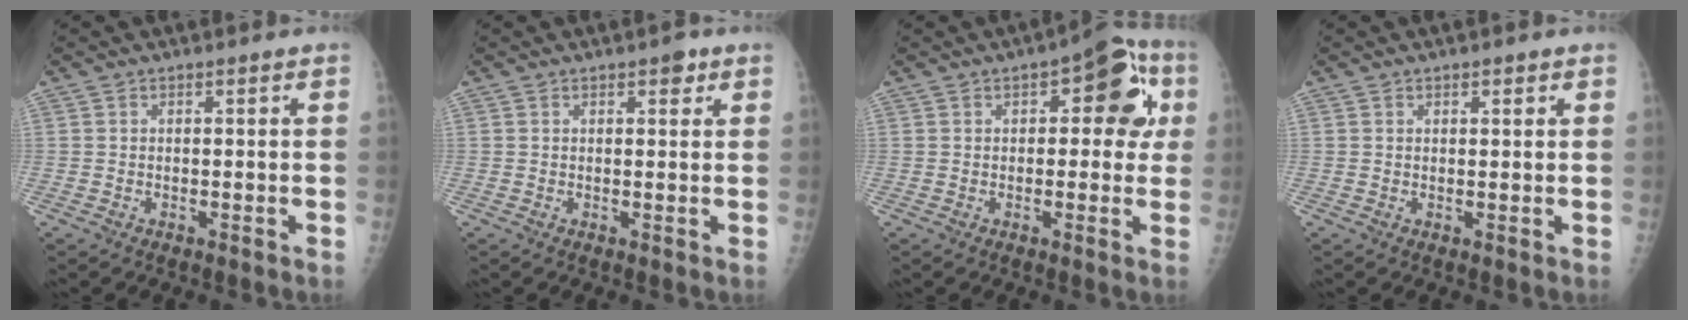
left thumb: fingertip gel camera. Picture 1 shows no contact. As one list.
[{"total": 2.2, "force": [1.2, 1.0, 1.4], "torque": [-0.009, -0.003, 0.014]}, {"total": 11.1, "force": [2.9, 5.7, 9.1], "torque": [-0.059, 0.019, 0.024]}, {"total": 1.1, "force": [0.7, 0.6, 0.6], "torque": [0.000, -0.002, 0.008]}]